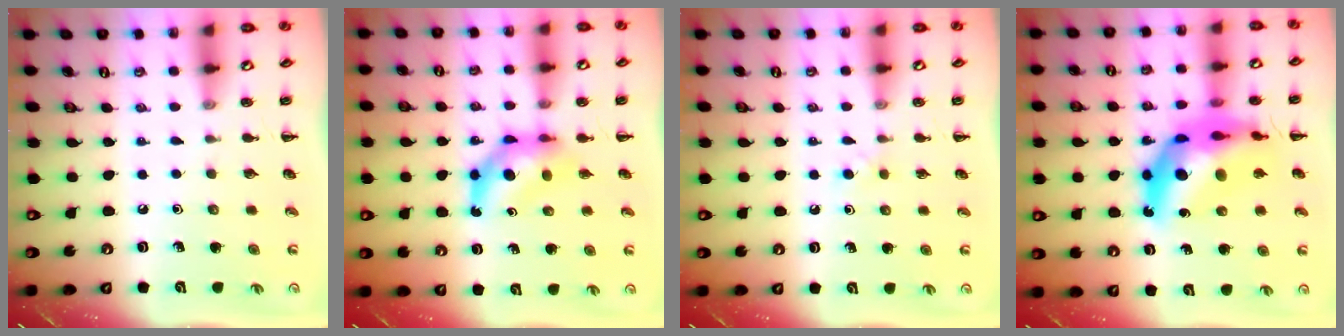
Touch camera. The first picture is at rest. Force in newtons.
{"total": 7.2, "press": 7.0, "slide": 1.7}
{"total": 3.0, "press": 2.6, "slide": 1.4}
{"total": 18.4, "press": 17.7, "slide": 5.1}